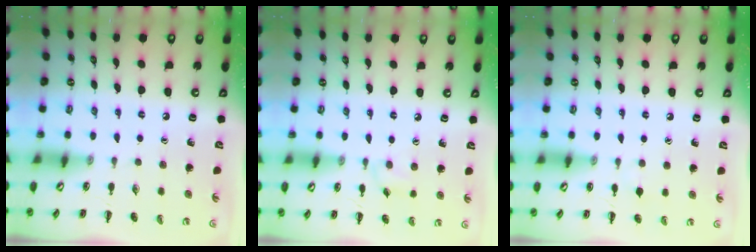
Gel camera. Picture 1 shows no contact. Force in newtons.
{"total": 3.5, "press": 3.4, "slide": 1.0}
{"total": 3.9, "press": 3.6, "slide": 1.6}